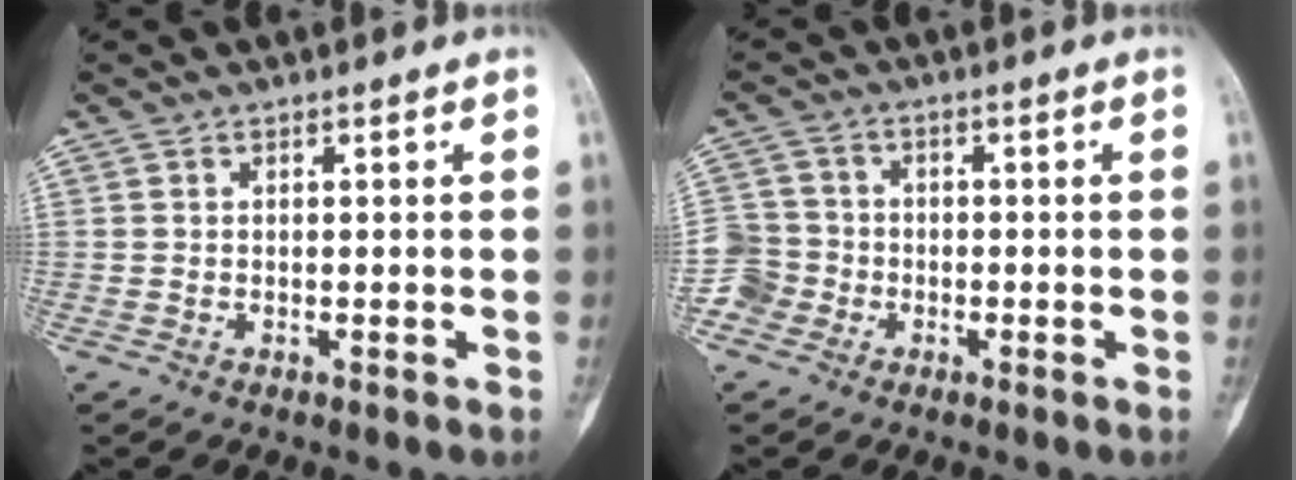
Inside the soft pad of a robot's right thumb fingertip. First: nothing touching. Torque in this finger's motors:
{"motor_torque": [0.05, -0.13, 0.15, -0.09, 0.00]}